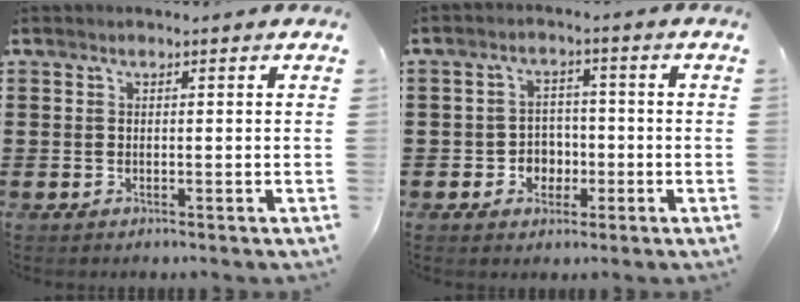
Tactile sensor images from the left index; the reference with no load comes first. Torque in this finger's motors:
{"motor_torque": [1.07, 1.07, 0.11, 0.02]}